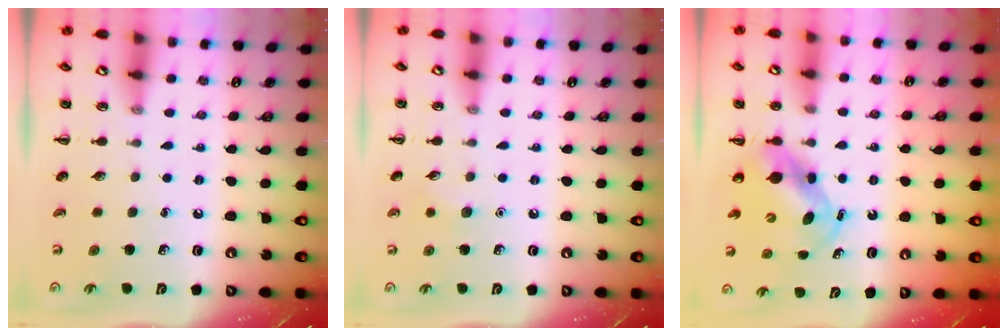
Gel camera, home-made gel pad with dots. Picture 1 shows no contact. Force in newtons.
{"total": 5.4, "press": 5.1, "slide": 1.5}
{"total": 5.6, "press": 5.5, "slide": 0.9}